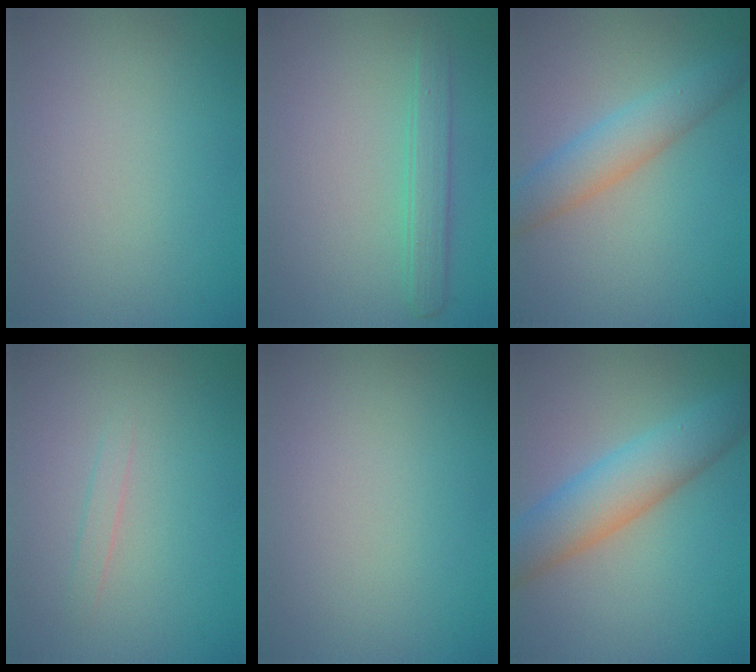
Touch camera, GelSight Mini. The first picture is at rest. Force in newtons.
{"total": 2.2, "press": 2.2, "slide": 0.2}
{"total": 3.9, "press": 3.9, "slide": 0.0}
{"total": 0.9, "press": 0.9, "slide": 0.0}
{"total": 0.0}
{"total": 6.1, "press": 6.1, "slide": 0.1}